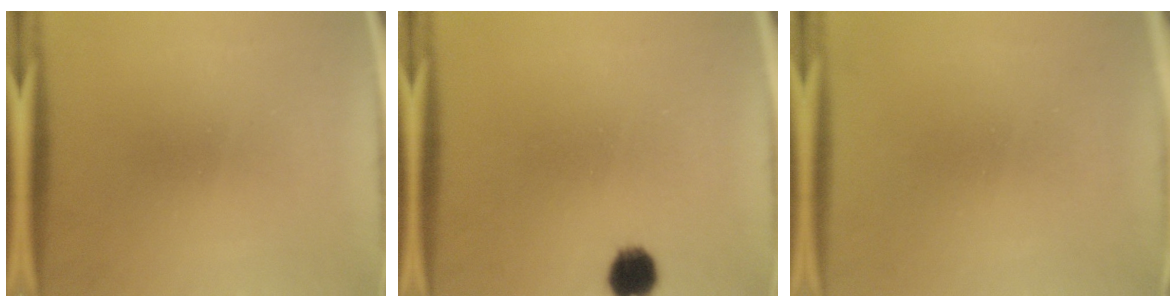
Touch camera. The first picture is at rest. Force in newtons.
{"total": 5.0}
{"total": 1.1}